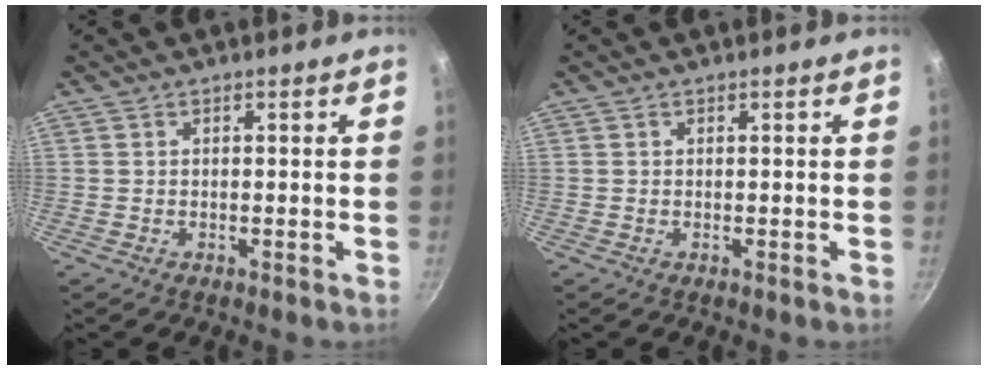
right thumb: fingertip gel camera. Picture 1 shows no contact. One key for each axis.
{"total": 0.0}